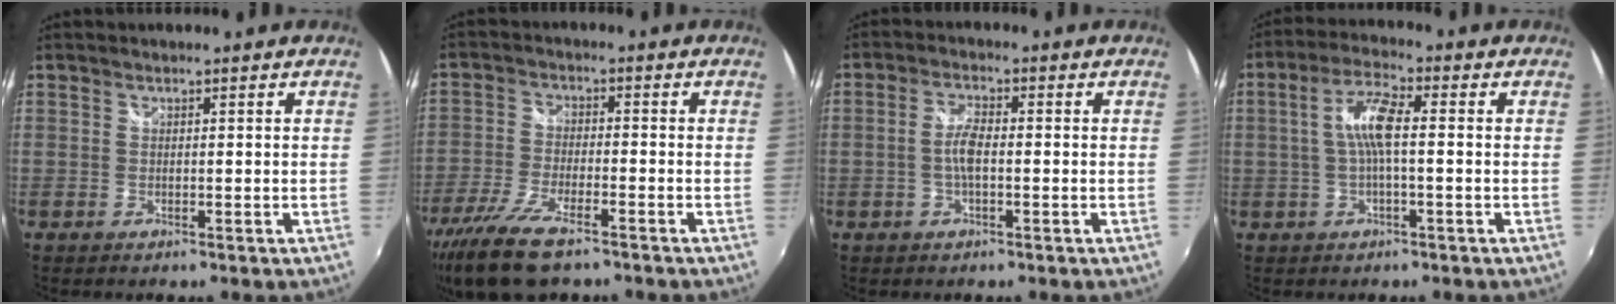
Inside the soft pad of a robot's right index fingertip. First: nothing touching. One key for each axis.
{"total": 12.4, "fx": -8.9, "fy": 3.5, "fz": 7.8, "tx": -0.181, "ty": -0.037, "tz": -0.171}
{"total": 4.1, "fx": -0.7, "fy": 1.3, "fz": 3.8, "tx": -0.078, "ty": 0.005, "tz": -0.012}
{"total": 6.6, "fx": -0.1, "fy": 1.2, "fz": 6.5, "tx": -0.133, "ty": 0.011, "tz": -0.002}